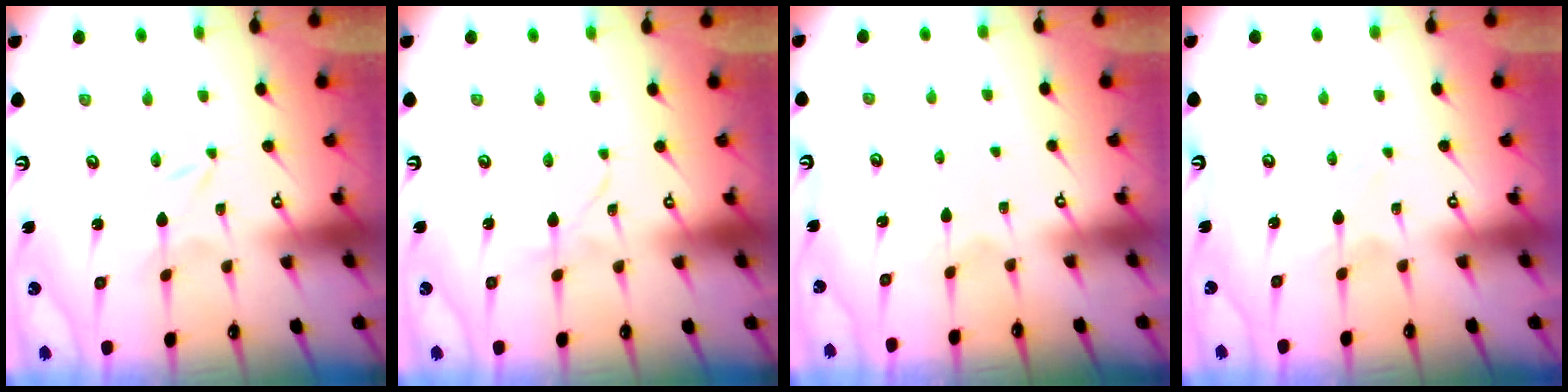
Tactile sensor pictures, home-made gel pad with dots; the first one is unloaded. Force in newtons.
{"total": 2.4, "press": 2.4, "slide": 0.3}
{"total": 3.5, "press": 3.5, "slide": 0.4}
{"total": 2.2, "press": 2.2, "slide": 0.3}